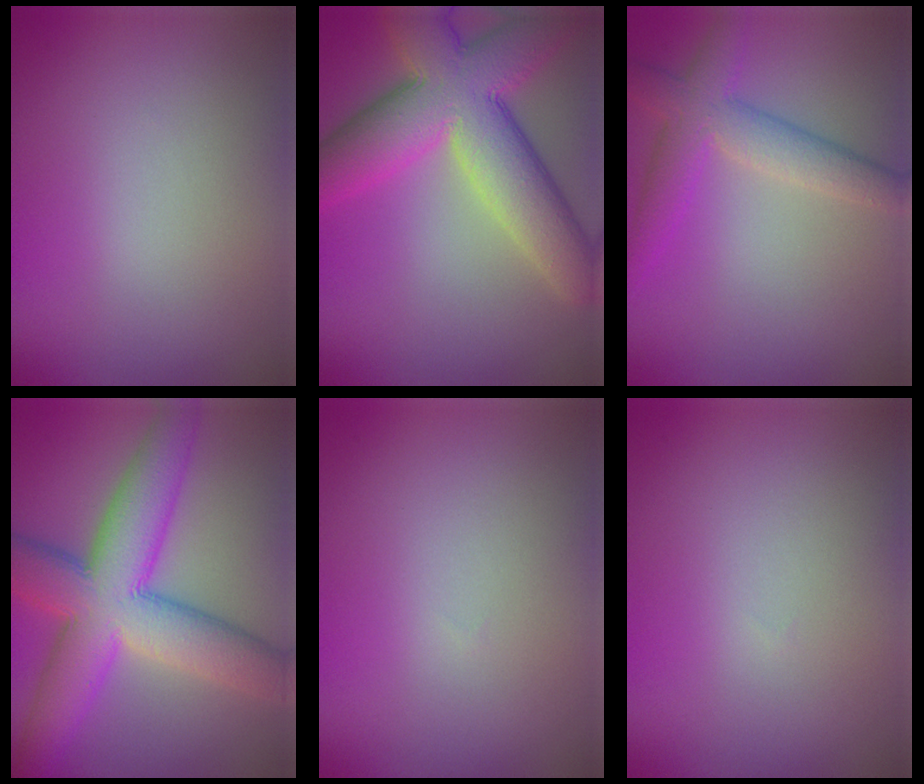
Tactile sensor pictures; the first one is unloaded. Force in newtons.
{"total": 11.0, "press": 10.9, "slide": 0.5}
{"total": 4.5, "press": 4.5, "slide": 0.2}
{"total": 11.5, "press": 11.5, "slide": 0.1}
{"total": 0.0}
{"total": 0.0}